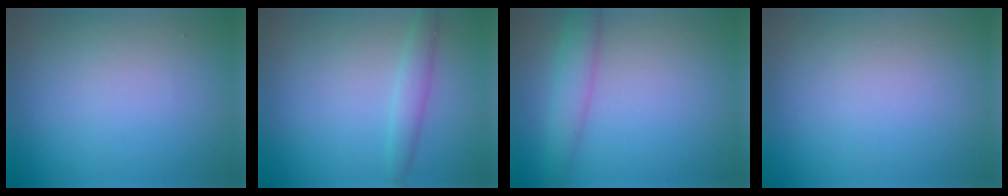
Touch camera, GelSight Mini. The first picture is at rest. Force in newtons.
{"total": 1.9, "press": 1.9, "slide": 0.1}
{"total": 2.9, "press": 2.9, "slide": 0.1}
{"total": 0.0}